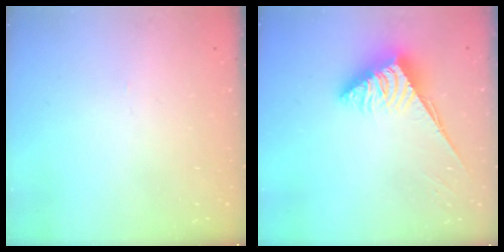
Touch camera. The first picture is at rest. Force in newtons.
{"total": 5.1, "press": 5.1, "slide": 0.4}